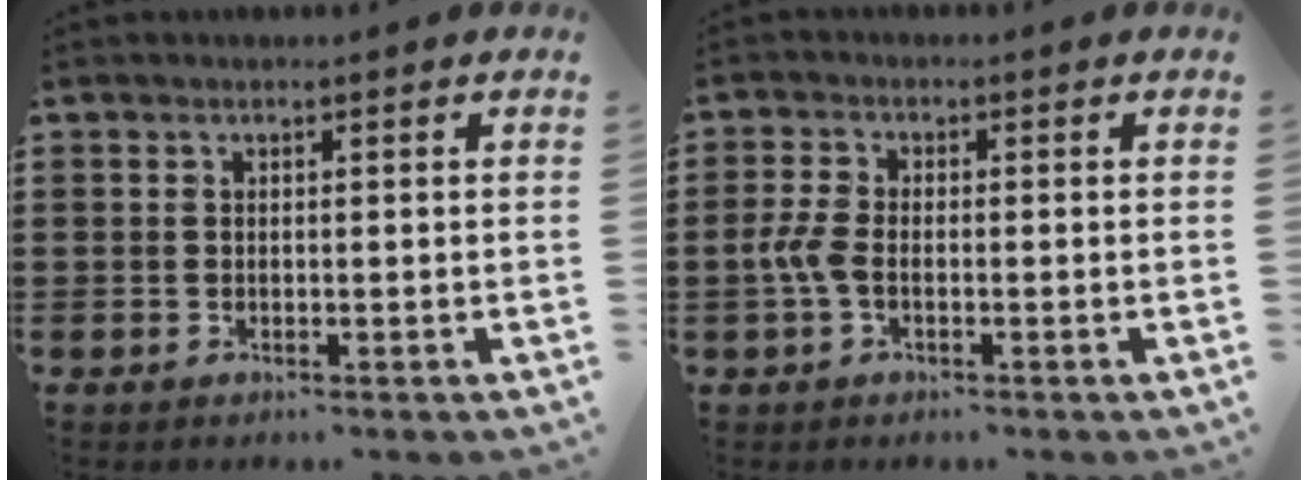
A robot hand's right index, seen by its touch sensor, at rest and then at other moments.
{"total": 3.5, "force": [-1.0, 1.7, 2.9], "torque": [-0.080, -0.005, -0.027]}